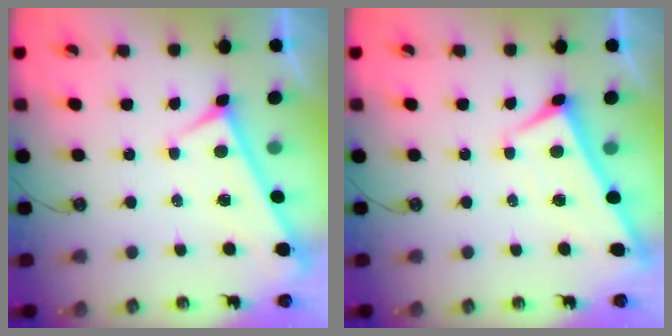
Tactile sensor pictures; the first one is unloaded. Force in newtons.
{"total": 2.3, "press": 2.3, "slide": 0.2}